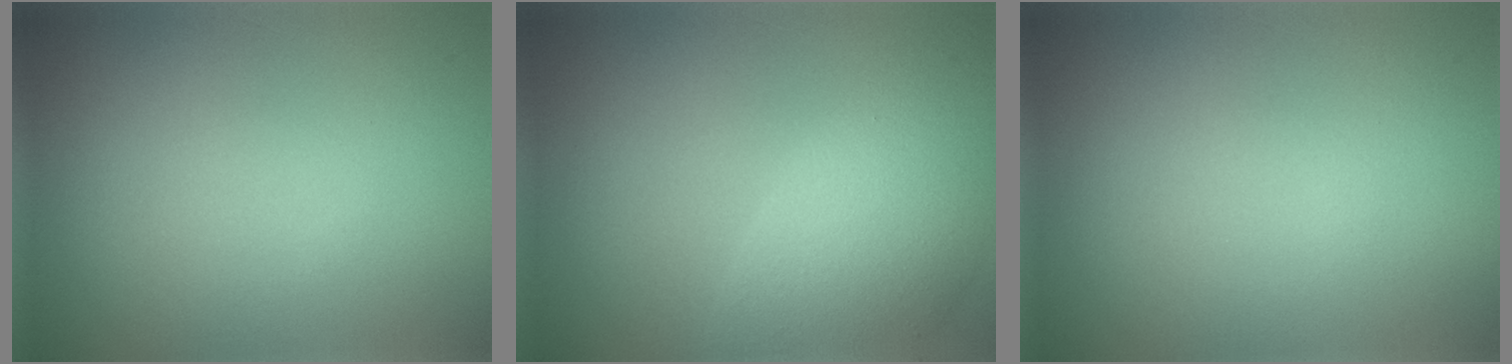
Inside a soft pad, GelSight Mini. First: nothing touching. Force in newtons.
{"total": 7.2, "press": 7.2, "slide": 0.6}
{"total": 0.0}